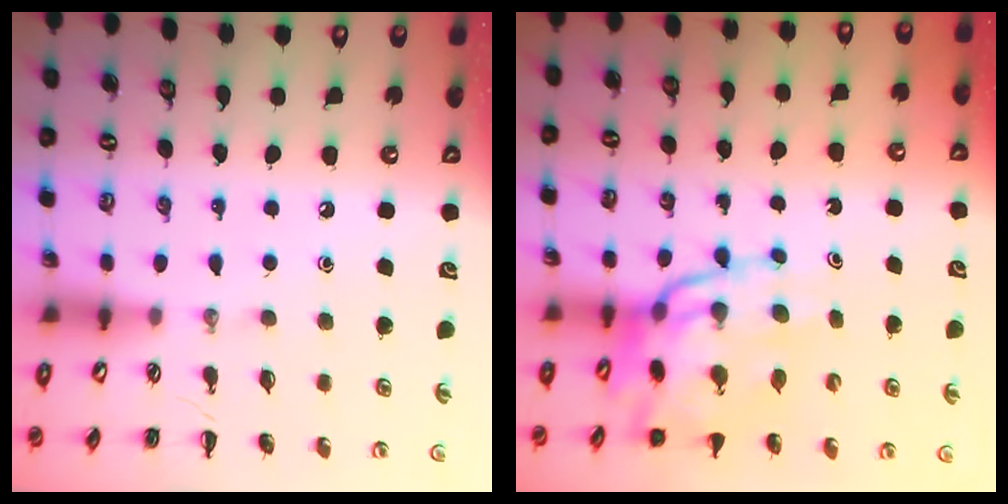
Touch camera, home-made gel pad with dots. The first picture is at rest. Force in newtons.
{"total": 15.5, "press": 14.9, "slide": 4.3}